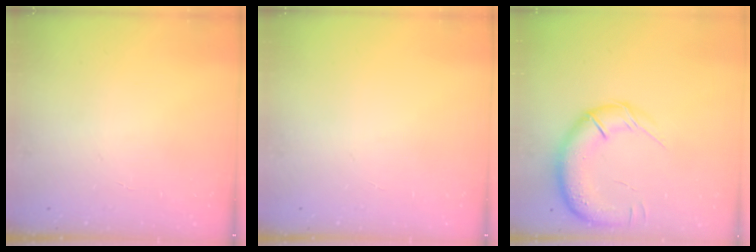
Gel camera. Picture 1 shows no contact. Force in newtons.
{"total": 0.0}
{"total": 15.8, "press": 15.3, "slide": 4.0}